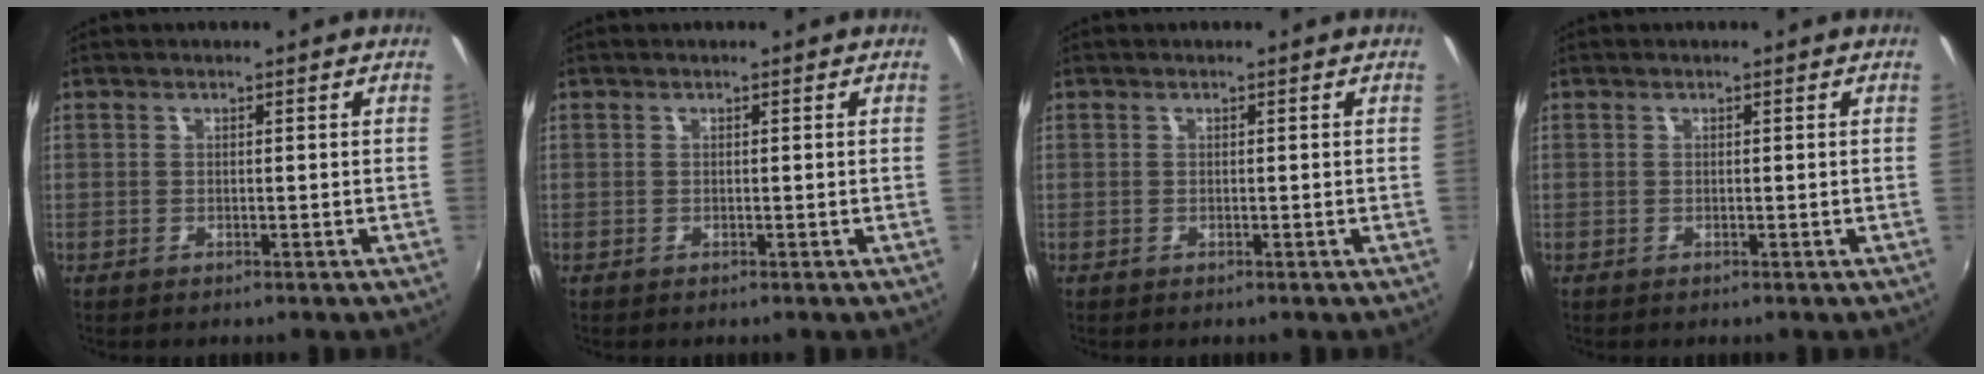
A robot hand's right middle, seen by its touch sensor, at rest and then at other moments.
{"total": 0.0}
{"total": 0.0}
{"total": 0.0}